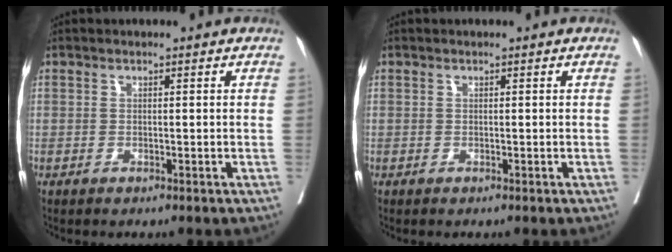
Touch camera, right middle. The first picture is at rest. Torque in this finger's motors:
{"motor_torque": [0.36, -0.36, 0.00, -0.03]}